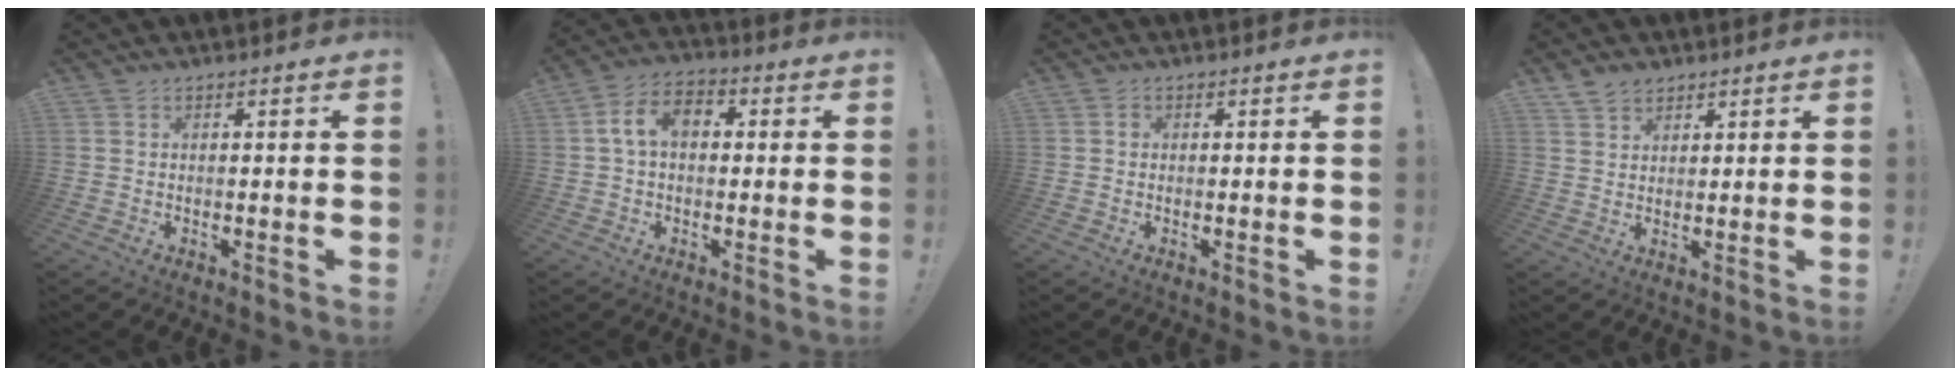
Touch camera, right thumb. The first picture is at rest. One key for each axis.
{"total": 8.8, "fx": 1.2, "fy": 5.9, "fz": 6.4, "tx": -0.113, "ty": 0.016, "tz": 0.024}
{"total": 0.8, "fx": -0.3, "fy": 0.8, "fz": 0.2, "tx": -0.005, "ty": 0.005, "tz": -0.004}
{"total": 4.2, "fx": 3.2, "fy": 2.6, "fz": 1.0, "tx": -0.020, "ty": -0.014, "tz": 0.061}